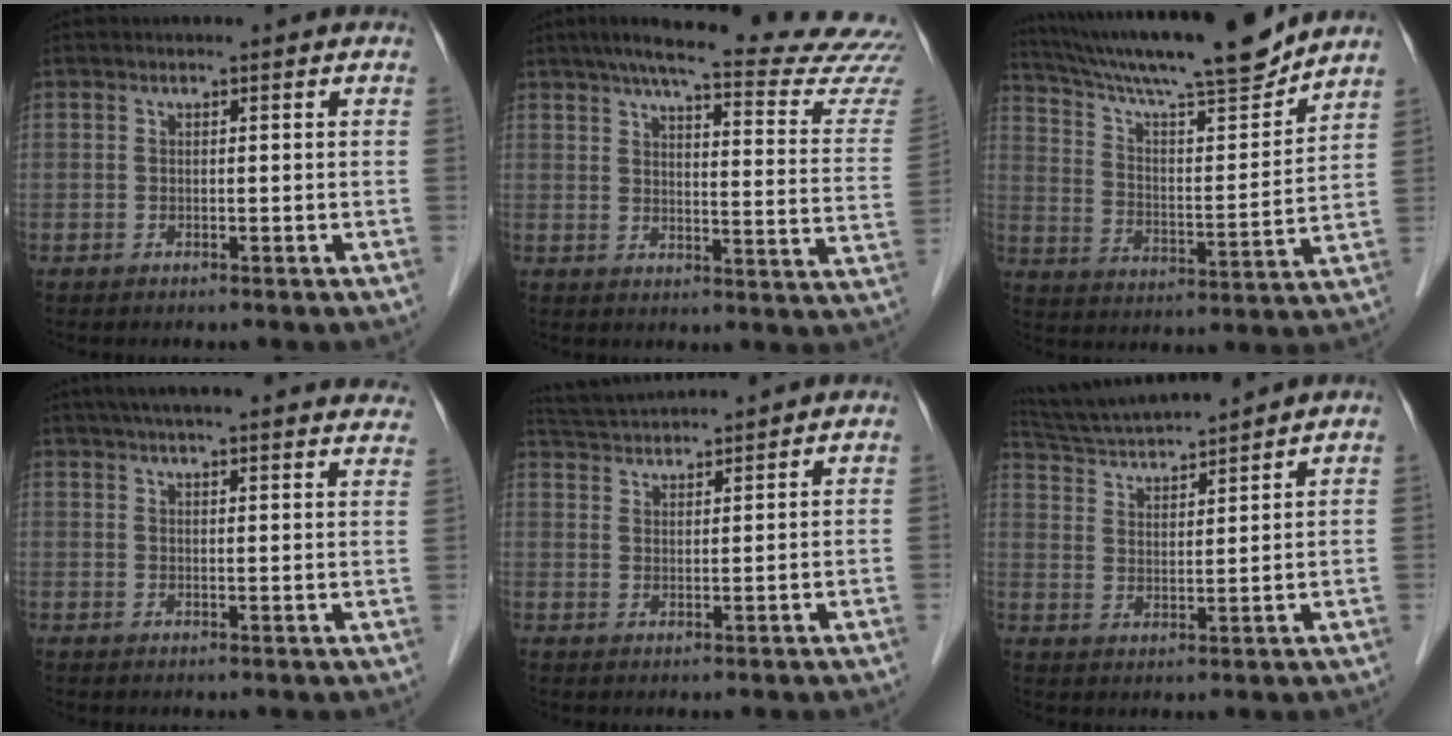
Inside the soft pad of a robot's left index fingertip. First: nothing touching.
{"total": 26.6, "force": [23.9, 1.0, 11.6], "torque": [-0.162, -0.073, 0.281]}
{"total": 19.5, "force": [17.4, 0.7, 8.8], "torque": [-0.154, -0.002, 0.277]}
{"total": 24.8, "force": [22.4, 2.3, 10.3], "torque": [-0.155, -0.005, 0.269]}
{"total": 7.2, "force": [7.0, -0.4, 1.5], "torque": [-0.038, 0.030, 0.124]}
{"total": 11.3, "force": [10.7, -0.3, 3.8], "torque": [-0.077, 0.018, 0.190]}